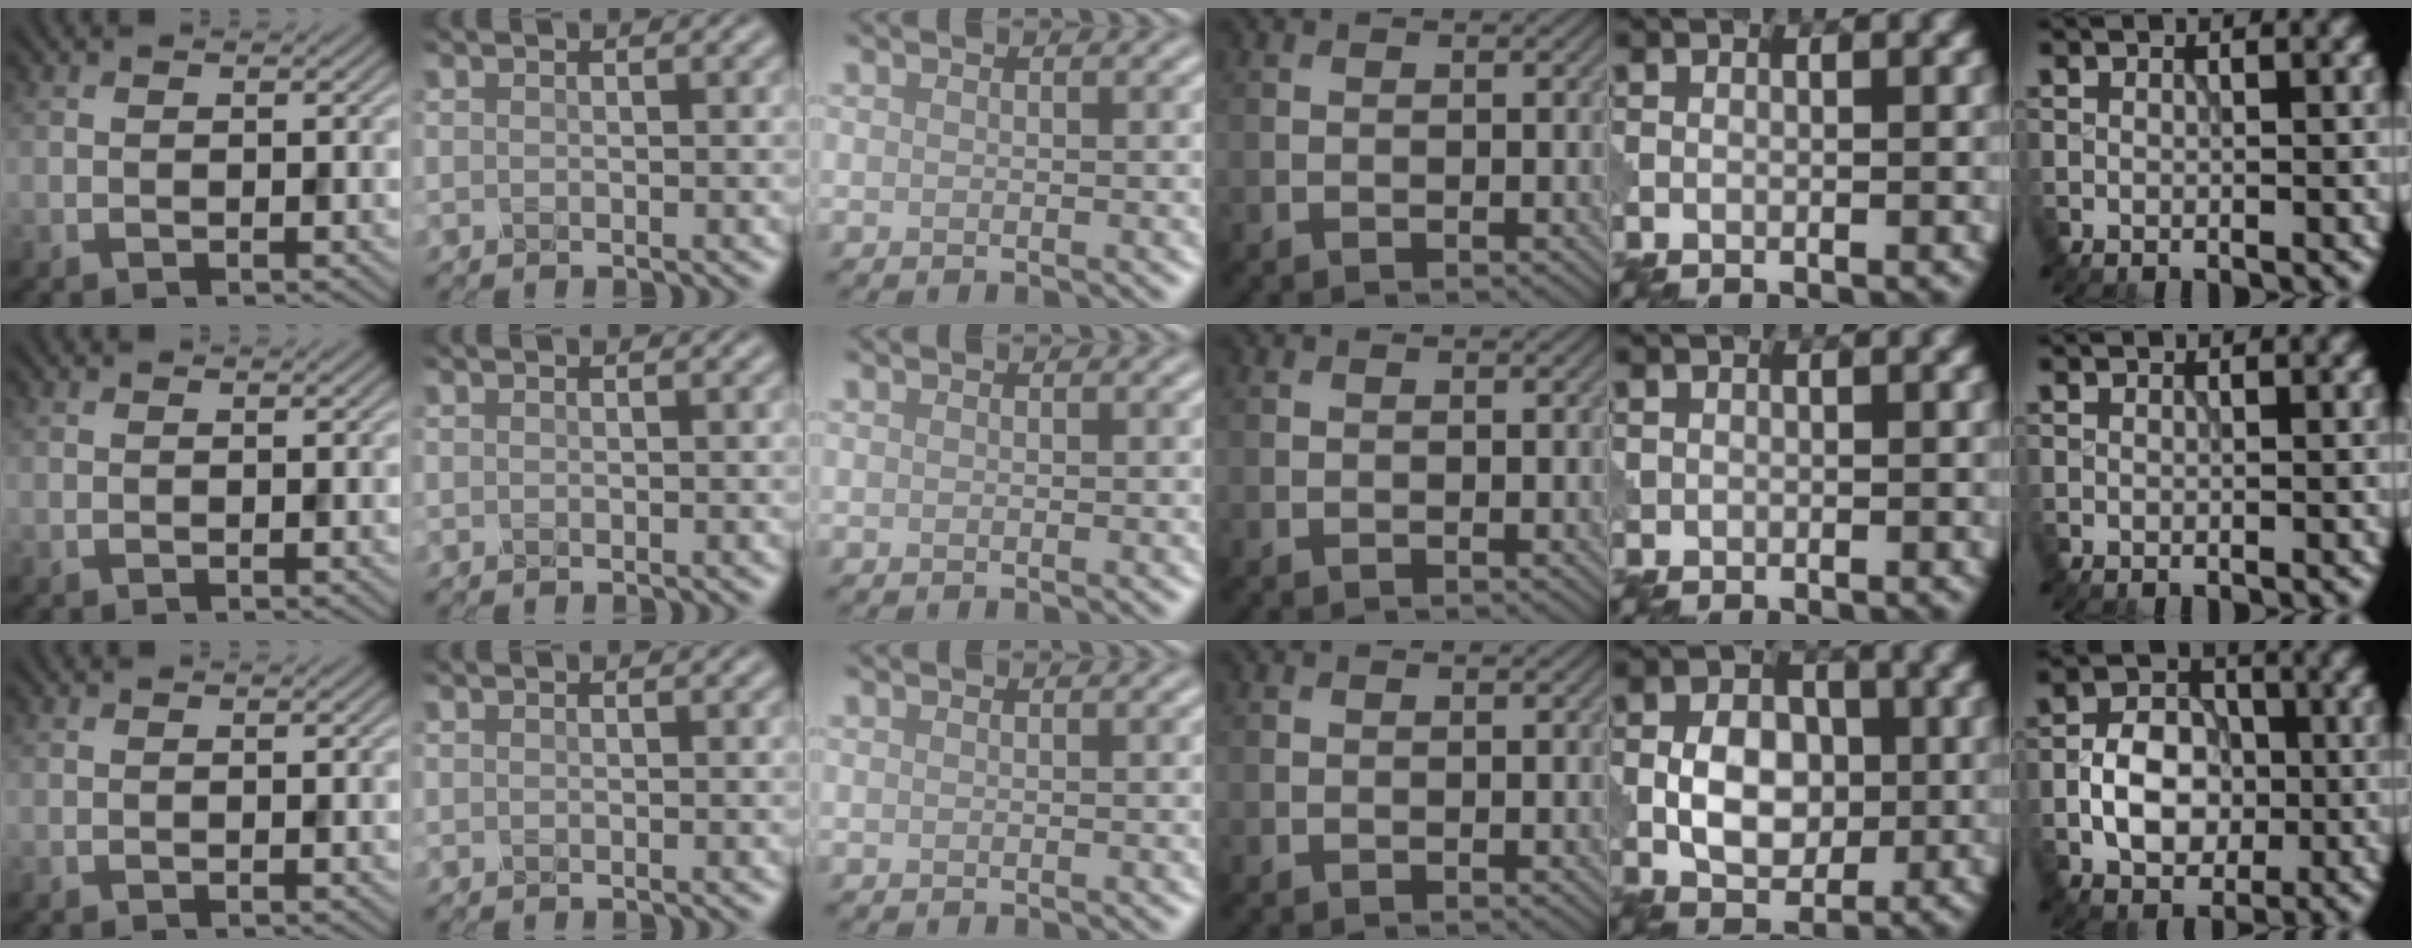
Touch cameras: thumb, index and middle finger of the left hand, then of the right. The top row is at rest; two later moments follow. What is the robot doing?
{"motion": "close", "object": "eyeshadow palette"}